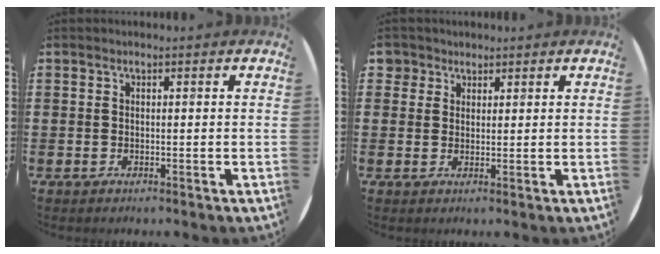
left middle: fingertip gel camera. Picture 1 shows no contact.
{"total": 2.1, "force": [1.6, 1.4, -0.1], "torque": [0.004, 0.003, 0.031]}